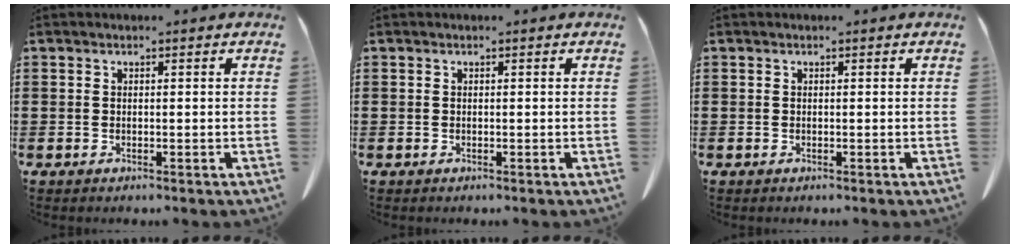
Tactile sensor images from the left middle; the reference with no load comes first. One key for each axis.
{"total": 0.0}
{"total": 0.0}